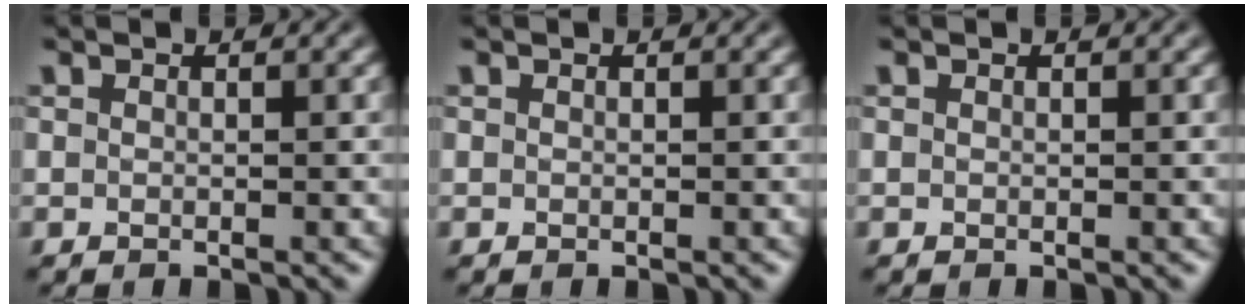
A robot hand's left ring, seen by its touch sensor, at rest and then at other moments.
{"total": 0.0}
{"total": 0.0}